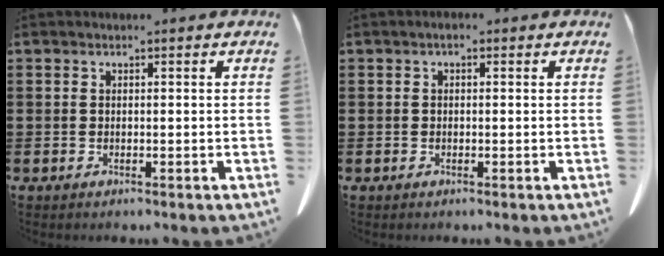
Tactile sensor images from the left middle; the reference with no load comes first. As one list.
[{"total": 0.6, "force": [-0.2, 0.4, 0.4], "torque": [-0.010, 0.002, -0.005]}]